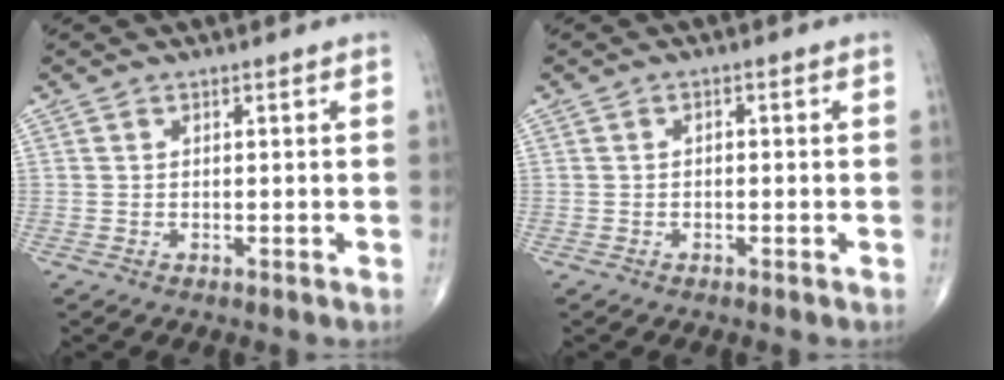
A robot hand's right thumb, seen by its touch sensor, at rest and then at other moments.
{"total": 0.8, "force": [-0.1, 0.5, 0.6], "torque": [-0.005, 0.005, -0.005]}